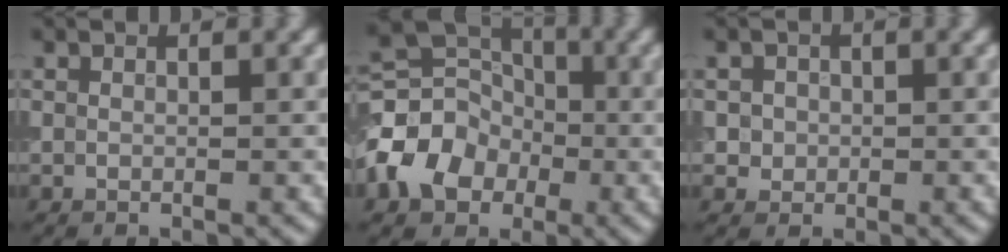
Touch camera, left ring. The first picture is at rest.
{"total": 6.9, "force": [-2.2, 5.5, 3.6], "torque": [-0.062, 0.005, -0.057]}
{"total": 1.7, "force": [0.2, 1.6, 0.5], "torque": [0.004, -0.002, 0.010]}